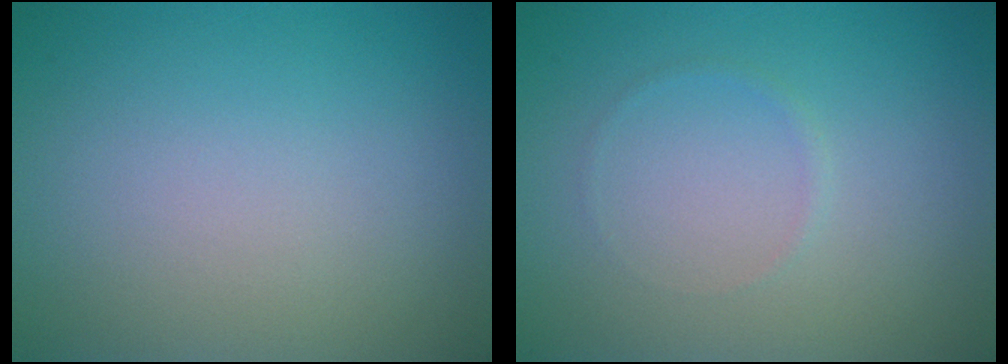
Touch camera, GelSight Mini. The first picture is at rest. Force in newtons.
{"total": 0.5, "press": 0.5, "slide": 0.1}